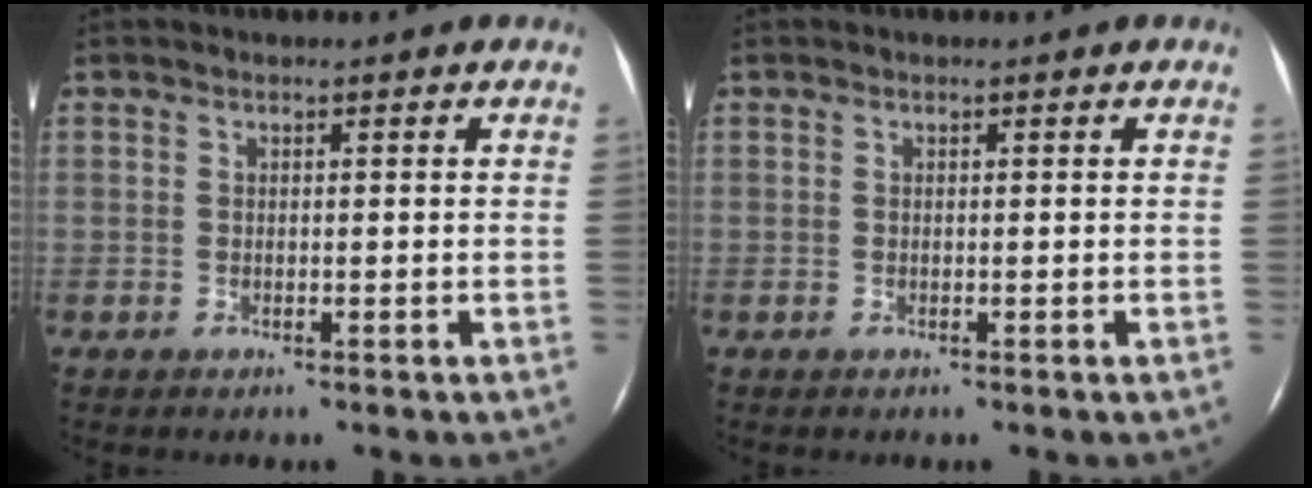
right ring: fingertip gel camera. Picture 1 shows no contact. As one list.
[{"total": 0.0}]